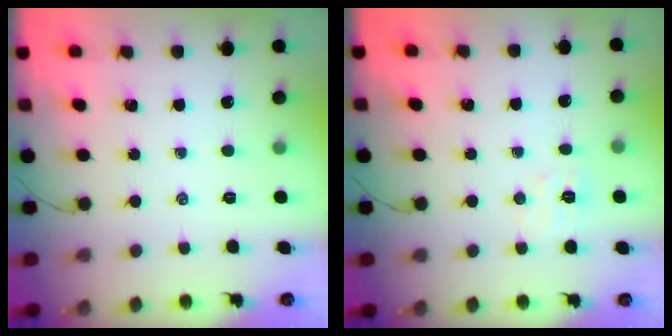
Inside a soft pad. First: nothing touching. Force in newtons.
{"total": 4.9, "press": 4.7, "slide": 1.4}